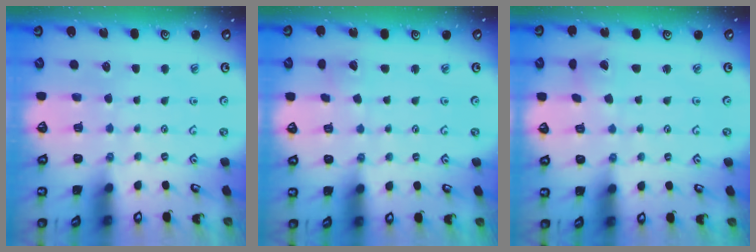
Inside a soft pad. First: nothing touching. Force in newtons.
{"total": 3.8, "press": 3.8, "slide": 0.4}
{"total": 2.7, "press": 2.7, "slide": 0.5}